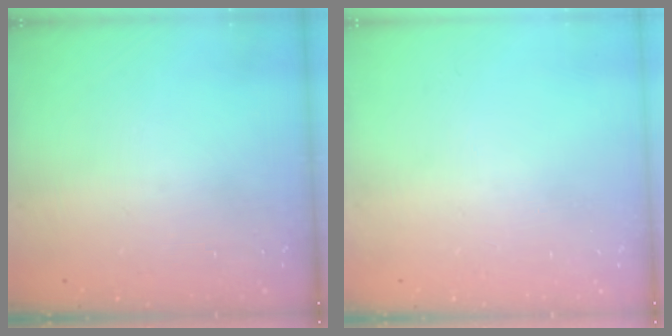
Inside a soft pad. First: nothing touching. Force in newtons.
{"total": 0.0}